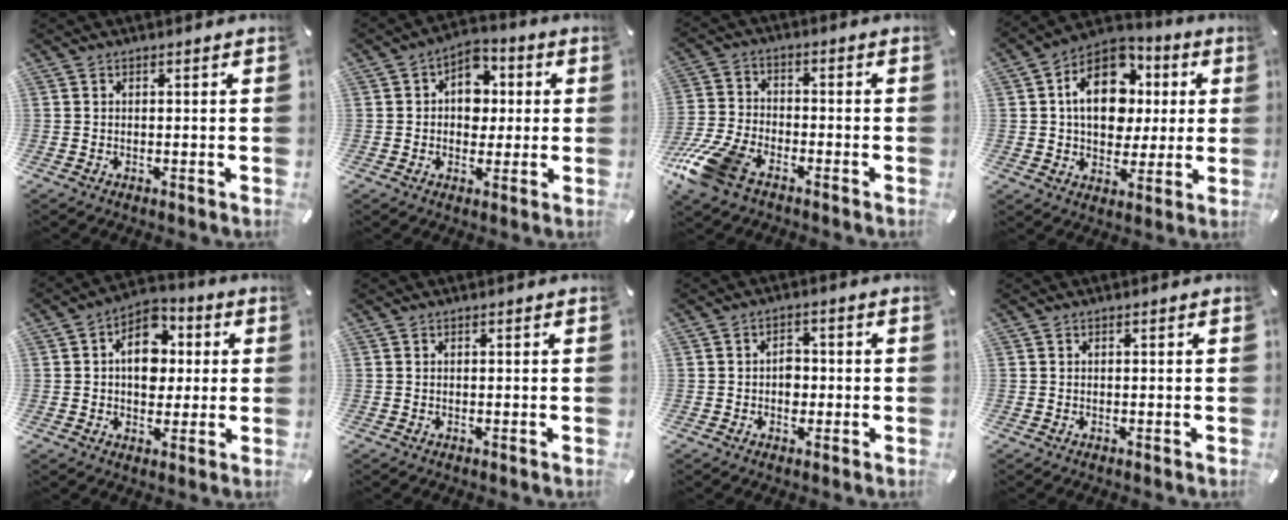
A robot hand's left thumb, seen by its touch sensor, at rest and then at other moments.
{"total": 8.0, "force": [0.8, 6.8, 4.1], "torque": [-0.051, -0.002, 0.012]}
{"total": 12.7, "force": [-7.8, 6.8, 7.3], "torque": [-0.163, 0.031, -0.149]}
{"total": 15.7, "force": [3.1, 11.8, 9.9], "torque": [-0.169, -0.002, 0.059]}
{"total": 11.0, "force": [1.2, 8.4, 7.1], "torque": [-0.101, 0.003, 0.019]}
{"total": 0.0}
{"total": 3.9, "force": [-0.5, 3.0, 2.4], "torque": [-0.029, 0.000, -0.014]}
{"total": 0.0}